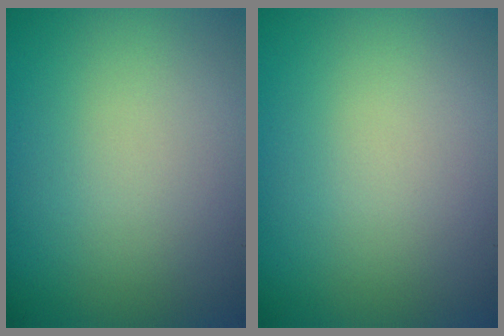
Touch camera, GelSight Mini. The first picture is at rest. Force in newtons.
{"total": 0.0}